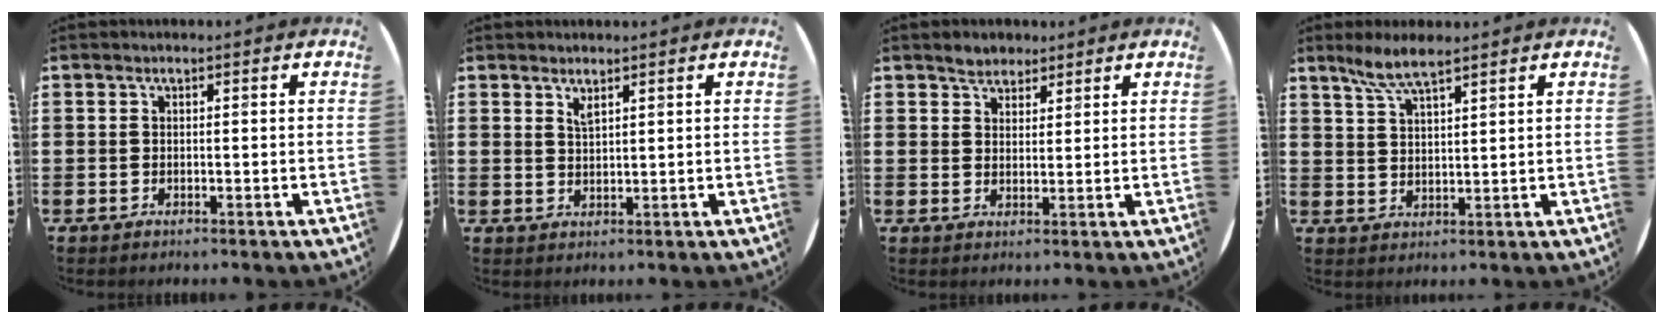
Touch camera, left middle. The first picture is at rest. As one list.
[{"total": 1.6, "force": [1.5, 0.2, 0.7], "torque": [-0.006, -0.002, 0.024]}, {"total": 2.6, "force": [2.3, 1.1, 0.0], "torque": [-0.003, 0.006, 0.046]}, {"total": 5.0, "force": [4.1, 0.6, 2.8], "torque": [-0.064, 0.000, 0.073]}]